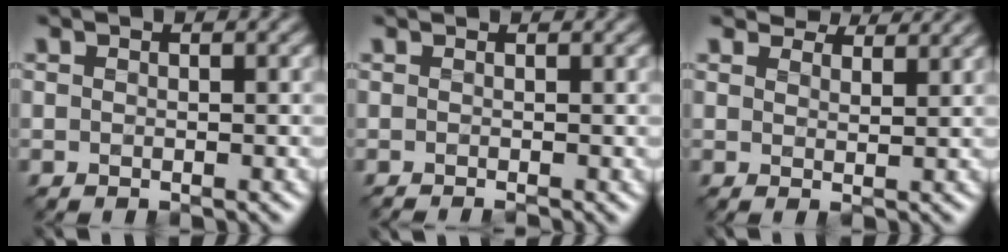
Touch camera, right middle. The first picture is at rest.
{"total": 1.4, "force": [-0.3, 0.4, 1.3], "torque": [-0.008, -0.006, -0.014]}
{"total": 4.4, "force": [4.0, 1.1, 1.3], "torque": [-0.032, 0.003, 0.049]}